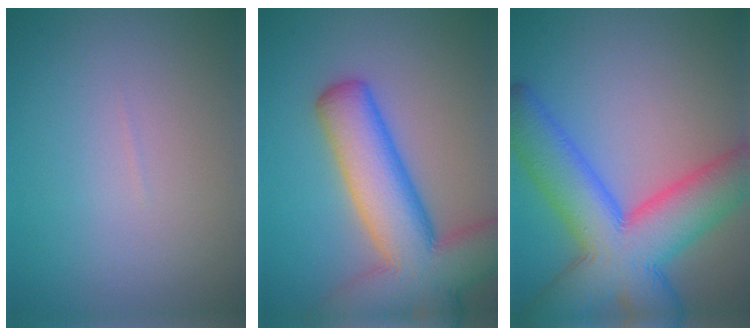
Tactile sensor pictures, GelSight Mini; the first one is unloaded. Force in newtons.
{"total": 11.3, "press": 11.2, "slide": 0.8}
{"total": 12.3, "press": 12.3, "slide": 0.7}